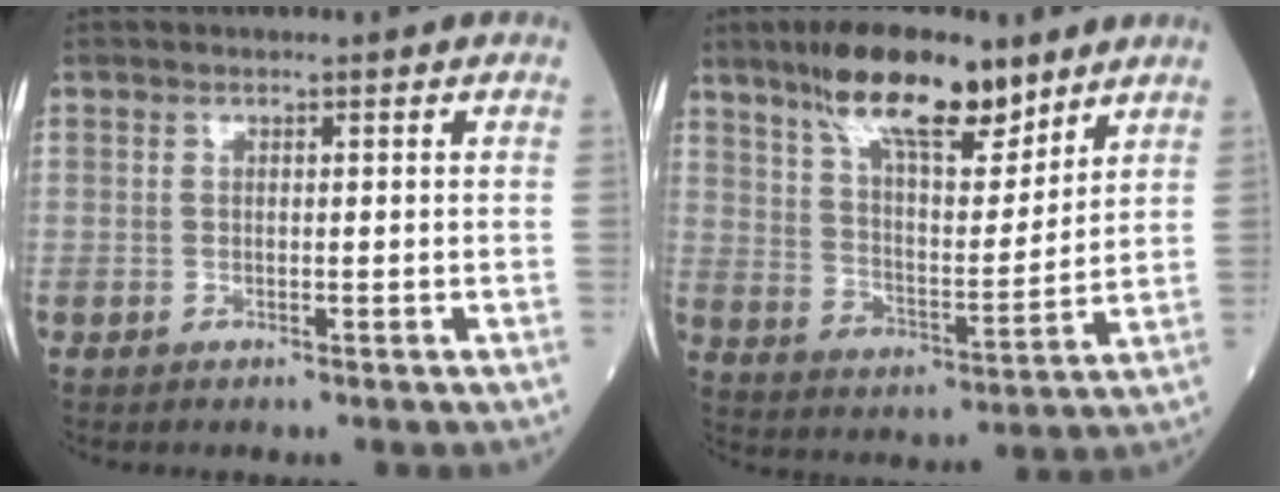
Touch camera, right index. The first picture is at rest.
{"total": 15.4, "force": [10.8, 4.4, 10.0], "torque": [-0.176, 0.006, 0.192]}